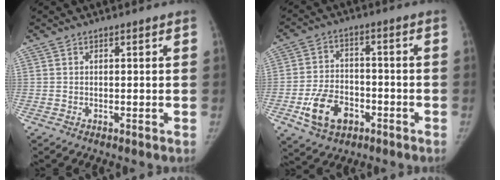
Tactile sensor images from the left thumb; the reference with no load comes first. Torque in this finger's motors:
{"motor_torque": [-1.08, 1.17, 0.48, 0.45, 0.07]}